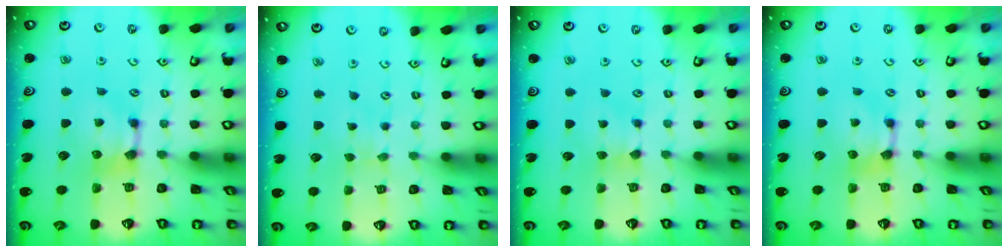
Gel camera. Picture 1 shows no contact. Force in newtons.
{"total": 2.3, "press": 2.3, "slide": 0.1}
{"total": 2.0, "press": 1.9, "slide": 0.7}
{"total": 0.0}